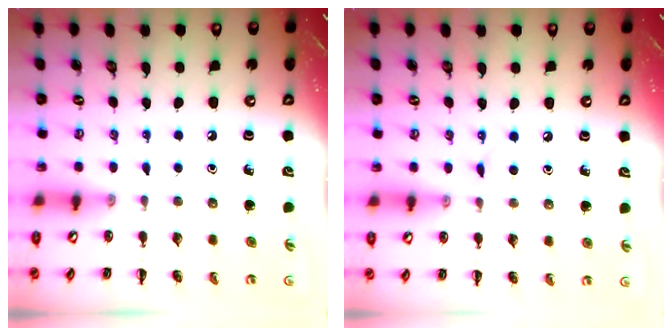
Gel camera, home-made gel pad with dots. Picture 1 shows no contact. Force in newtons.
{"total": 2.9, "press": 2.8, "slide": 0.9}